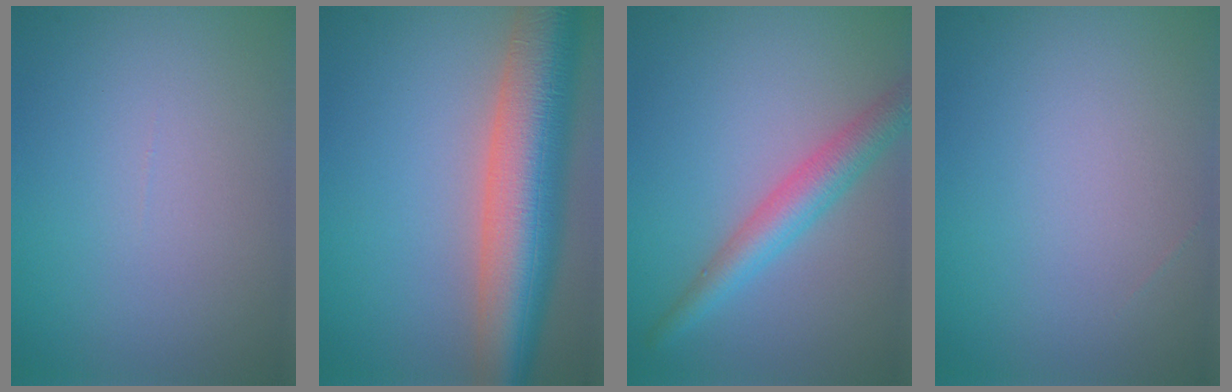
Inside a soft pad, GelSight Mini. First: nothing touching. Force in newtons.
{"total": 11.0, "press": 11.0, "slide": 0.7}
{"total": 3.7, "press": 3.7, "slide": 0.1}
{"total": 0.0}